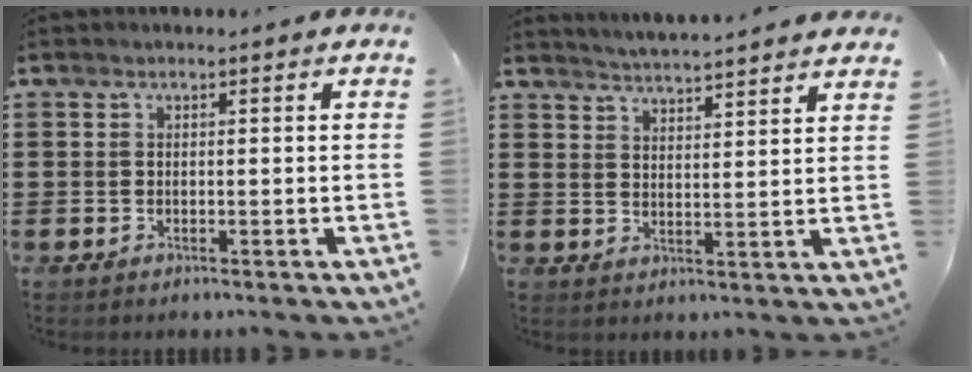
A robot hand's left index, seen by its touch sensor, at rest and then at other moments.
{"total": 3.9, "force": [3.8, -0.7, -0.1], "torque": [-0.011, -0.022, 0.068]}